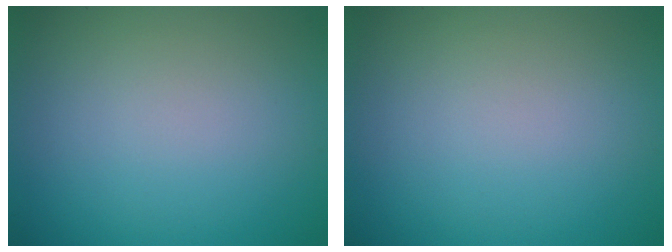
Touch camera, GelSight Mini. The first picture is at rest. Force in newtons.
{"total": 0.0}